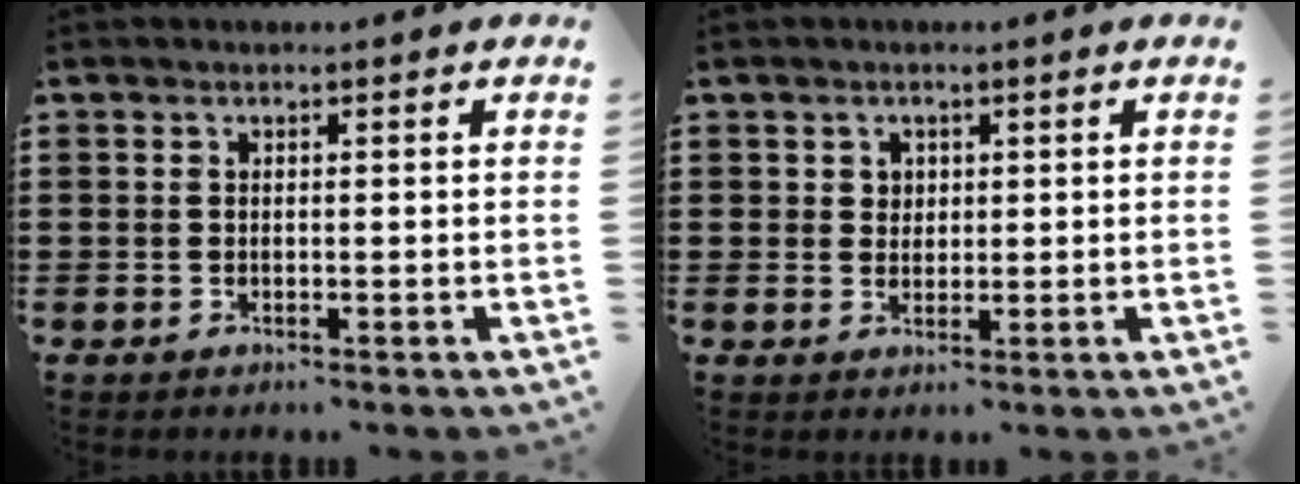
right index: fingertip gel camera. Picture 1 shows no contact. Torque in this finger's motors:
{"motor_torque": [0.01, 0.01, 0.00, 0.02]}